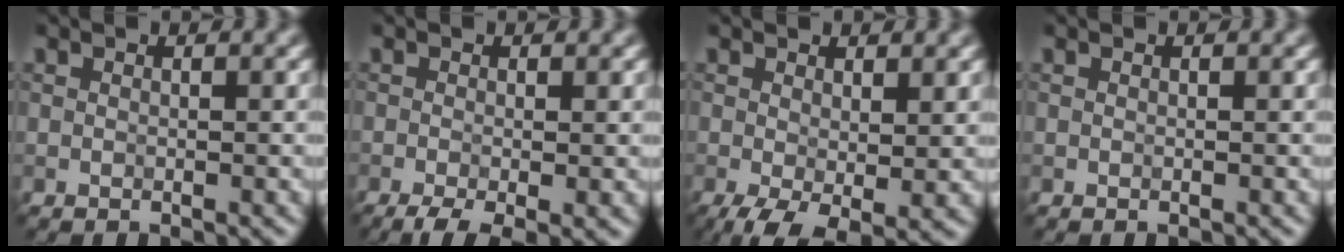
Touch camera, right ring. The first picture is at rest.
{"total": 4.0, "force": [-1.9, 1.1, 3.3], "torque": [-0.055, -0.010, -0.033]}
{"total": 4.3, "force": [-1.1, 1.8, 3.7], "torque": [-0.074, -0.017, -0.018]}
{"total": 0.0}